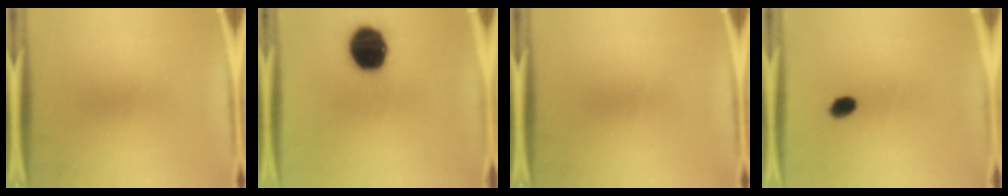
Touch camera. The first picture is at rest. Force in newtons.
{"total": 17.2}
{"total": 0.0}
{"total": 3.2}